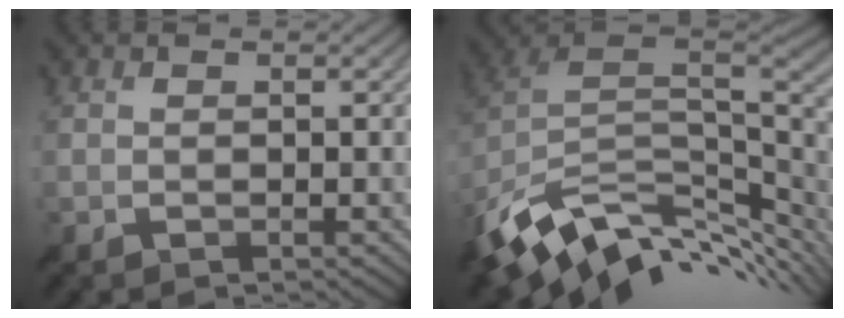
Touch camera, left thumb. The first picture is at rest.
{"total": 14.2, "force": [-5.1, 7.8, 10.7], "torque": [-0.238, -0.010, -0.088]}